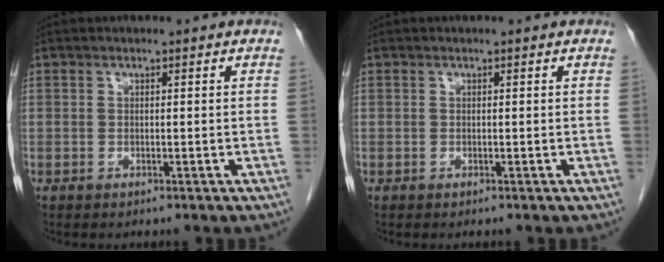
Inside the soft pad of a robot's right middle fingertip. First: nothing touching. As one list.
[{"total": 0.0}]